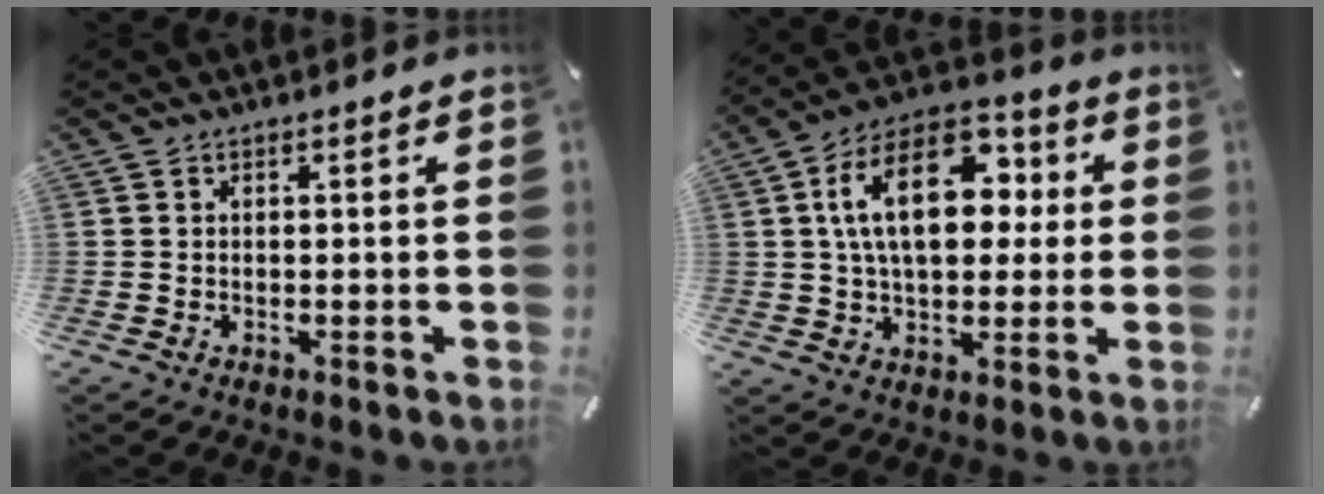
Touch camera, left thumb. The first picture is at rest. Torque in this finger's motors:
{"motor_torque": [0.45, 1.18, 2.34, -0.42, 0.41]}